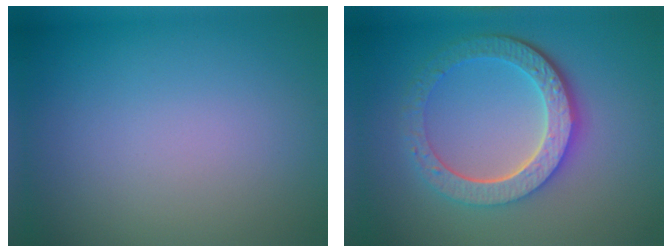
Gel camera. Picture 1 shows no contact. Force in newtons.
{"total": 5.9, "press": 4.6, "slide": 3.7}